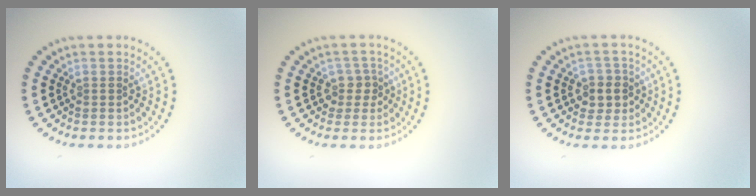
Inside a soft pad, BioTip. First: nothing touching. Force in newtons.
{"total": 1.9, "press": 1.5, "slide": 1.1}
{"total": 2.4, "press": 2.1, "slide": 1.0}